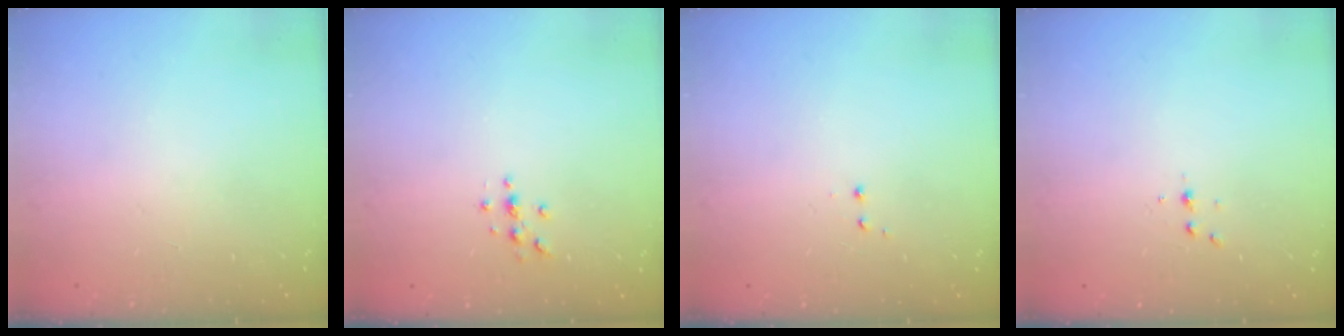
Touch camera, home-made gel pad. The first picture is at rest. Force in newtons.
{"total": 2.7, "press": 2.7, "slide": 0.3}
{"total": 1.2, "press": 1.1, "slide": 0.6}
{"total": 3.2, "press": 3.2, "slide": 0.4}